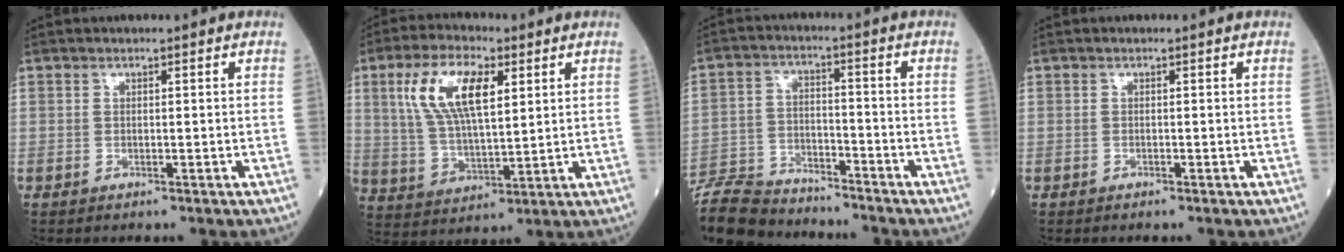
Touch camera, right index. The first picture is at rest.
{"total": 11.9, "force": [4.5, 4.2, 10.2], "torque": [-0.216, 0.016, 0.088]}
{"total": 11.6, "force": [-11.1, 2.3, 2.3], "torque": [-0.048, 0.002, -0.201]}
{"total": 0.0}